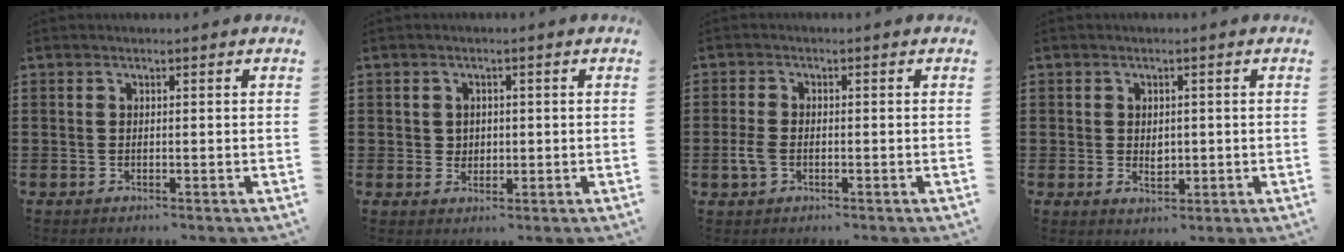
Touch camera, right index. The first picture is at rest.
{"total": 1.8, "force": [0.5, 1.7, 0.5], "torque": [-0.015, 0.011, 0.007]}
{"total": 2.8, "force": [-0.7, 1.7, 2.1], "torque": [-0.061, -0.007, -0.019]}
{"total": 2.0, "force": [0.0, 1.6, 1.2], "torque": [-0.017, 0.004, -0.002]}